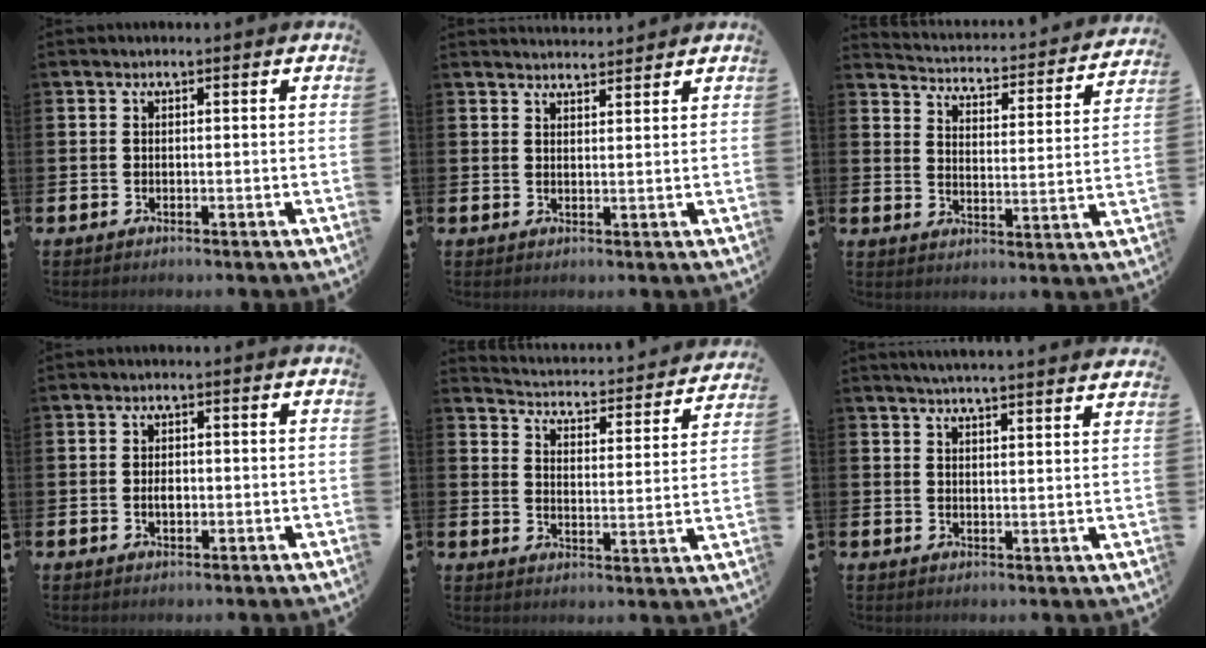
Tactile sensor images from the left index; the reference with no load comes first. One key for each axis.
{"total": 2.6, "fx": 2.6, "fy": 0.2, "fz": 0.0, "tx": -0.003, "ty": -0.014, "tz": 0.046}
{"total": 3.3, "fx": 3.2, "fy": 0.8, "fz": 0.5, "tx": -0.033, "ty": -0.037, "tz": 0.046}
{"total": 1.7, "fx": -0.1, "fy": 1.0, "fz": 1.3, "tx": -0.020, "ty": 0.002, "tz": -0.005}
{"total": 3.2, "fx": 3.1, "fy": 0.7, "fz": 0.4, "tx": -0.031, "ty": -0.037, "tz": 0.044}
{"total": 4.3, "fx": 4.2, "fy": -0.8, "fz": 0.4, "tx": -0.012, "ty": -0.024, "tz": 0.074}